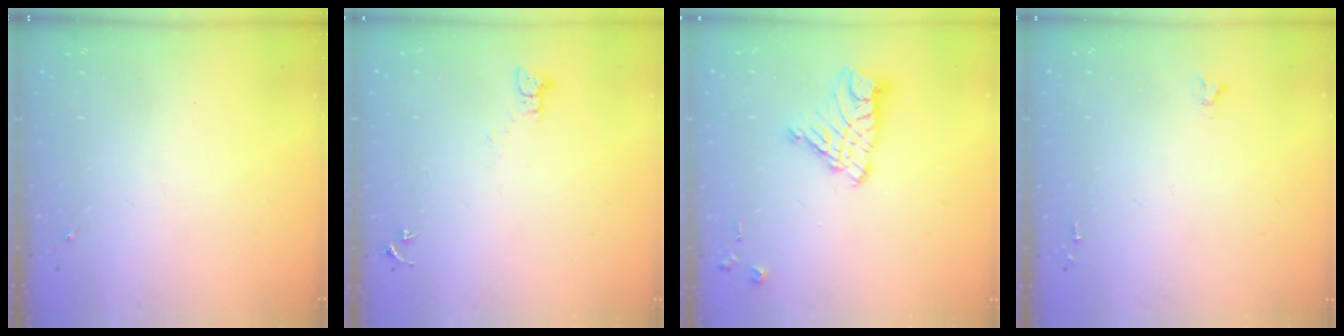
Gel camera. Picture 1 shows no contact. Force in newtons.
{"total": 2.2, "press": 2.2, "slide": 0.2}
{"total": 11.6, "press": 11.6, "slide": 1.0}
{"total": 1.6, "press": 1.6, "slide": 0.1}